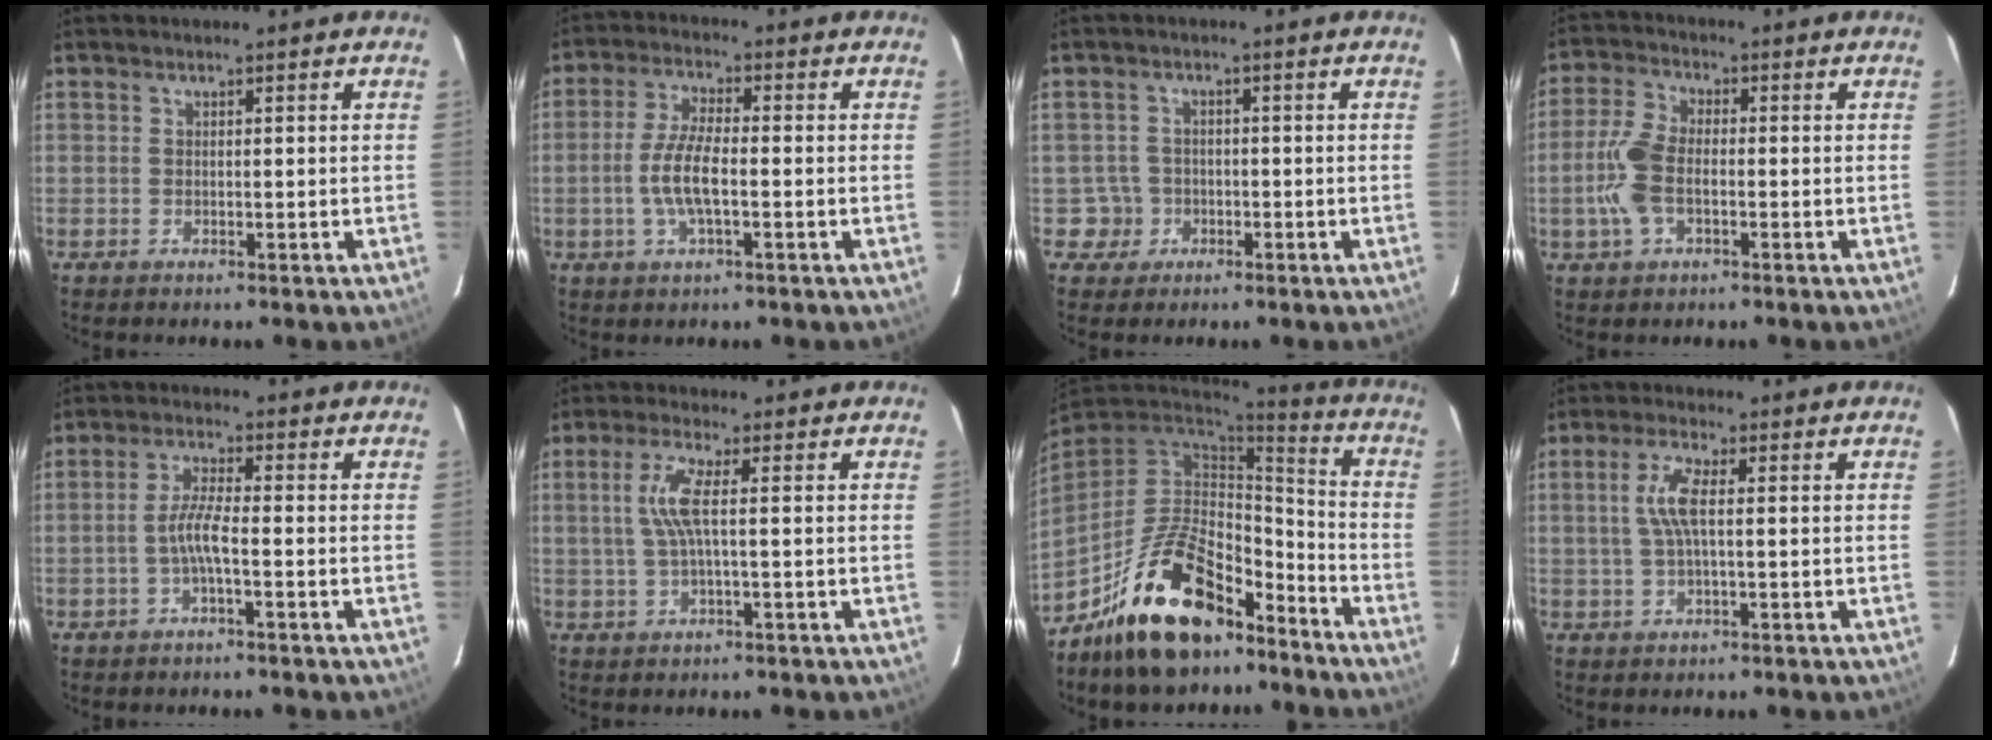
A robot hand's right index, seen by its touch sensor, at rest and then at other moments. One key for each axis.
{"total": 7.2, "fx": -1.5, "fy": 2.0, "fz": 6.8, "tx": -0.139, "ty": 0.001, "tz": -0.031}
{"total": 3.9, "fx": -1.2, "fy": 3.7, "fz": -0.3, "tx": 0.005, "ty": 0.021, "tz": -0.020}
{"total": 8.1, "fx": -1.9, "fy": 4.1, "fz": 6.7, "tx": -0.154, "ty": 0.005, "tz": -0.038}
{"total": 4.0, "fx": -1.5, "fy": 0.1, "fz": 3.7, "tx": -0.081, "ty": 0.006, "tz": -0.031}
{"total": 5.4, "fx": 0.3, "fy": 0.2, "fz": 5.4, "tx": -0.113, "ty": 0.001, "tz": 0.012}
{"total": 19.7, "fx": -13.1, "fy": 9.2, "fz": 11.5, "tx": -0.232, "ty": 0.017, "tz": -0.211}
{"total": 5.2, "fx": 0.4, "fy": 0.9, "fz": 5.1, "tx": -0.102, "ty": 0.004, "tz": 0.011}